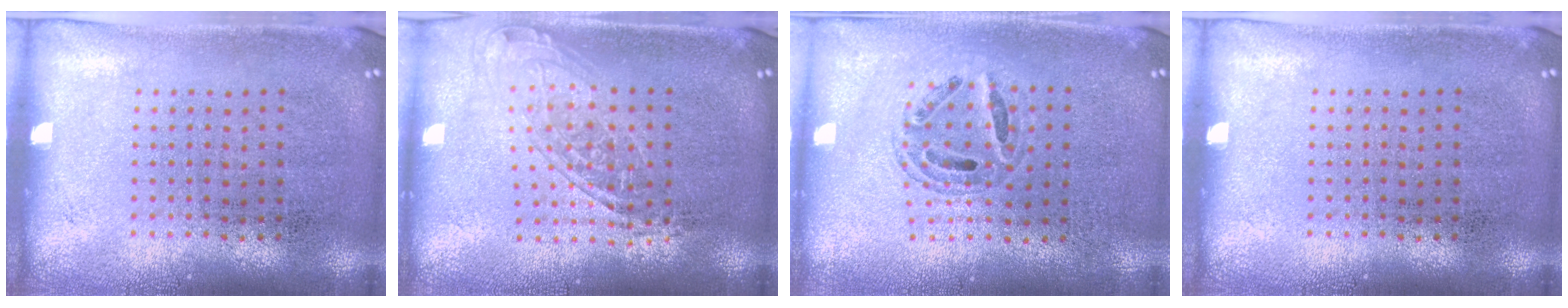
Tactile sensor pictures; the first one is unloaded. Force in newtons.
{"total": 1.6, "press": 1.3, "slide": 0.9}
{"total": 0.6, "press": 0.6, "slide": 0.2}
{"total": 0.0}